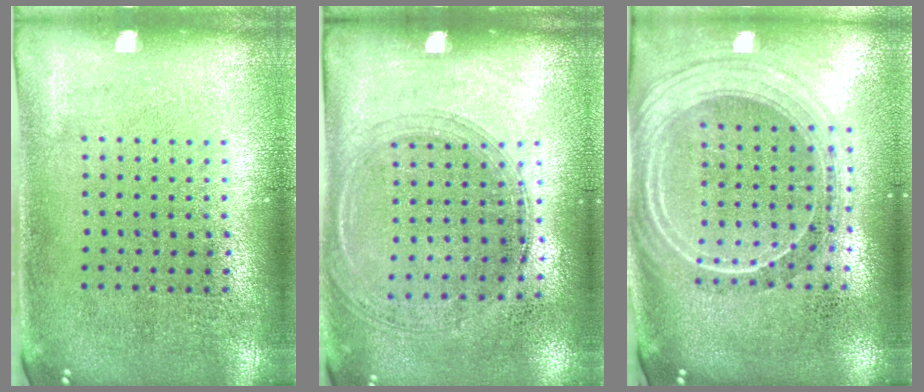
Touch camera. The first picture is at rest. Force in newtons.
{"total": 1.3, "press": 1.2, "slide": 0.5}
{"total": 2.4, "press": 2.0, "slide": 1.2}